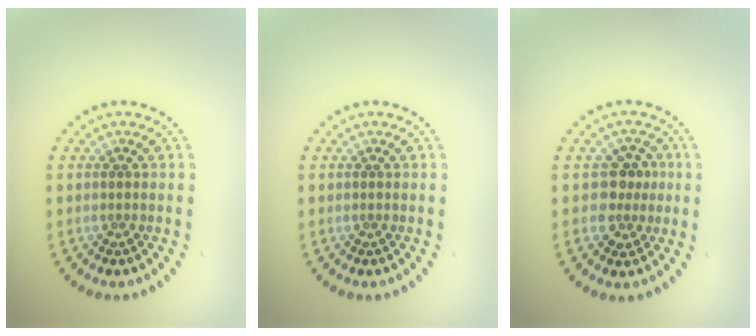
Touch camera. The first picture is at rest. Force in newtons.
{"total": 0.0}
{"total": 2.7, "press": 2.4, "slide": 1.1}